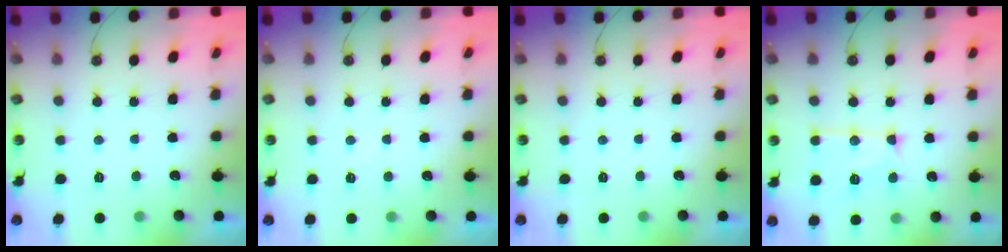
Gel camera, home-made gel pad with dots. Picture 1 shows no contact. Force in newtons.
{"total": 2.8, "press": 2.8, "slide": 0.3}
{"total": 0.0}
{"total": 13.2, "press": 13.1, "slide": 1.3}